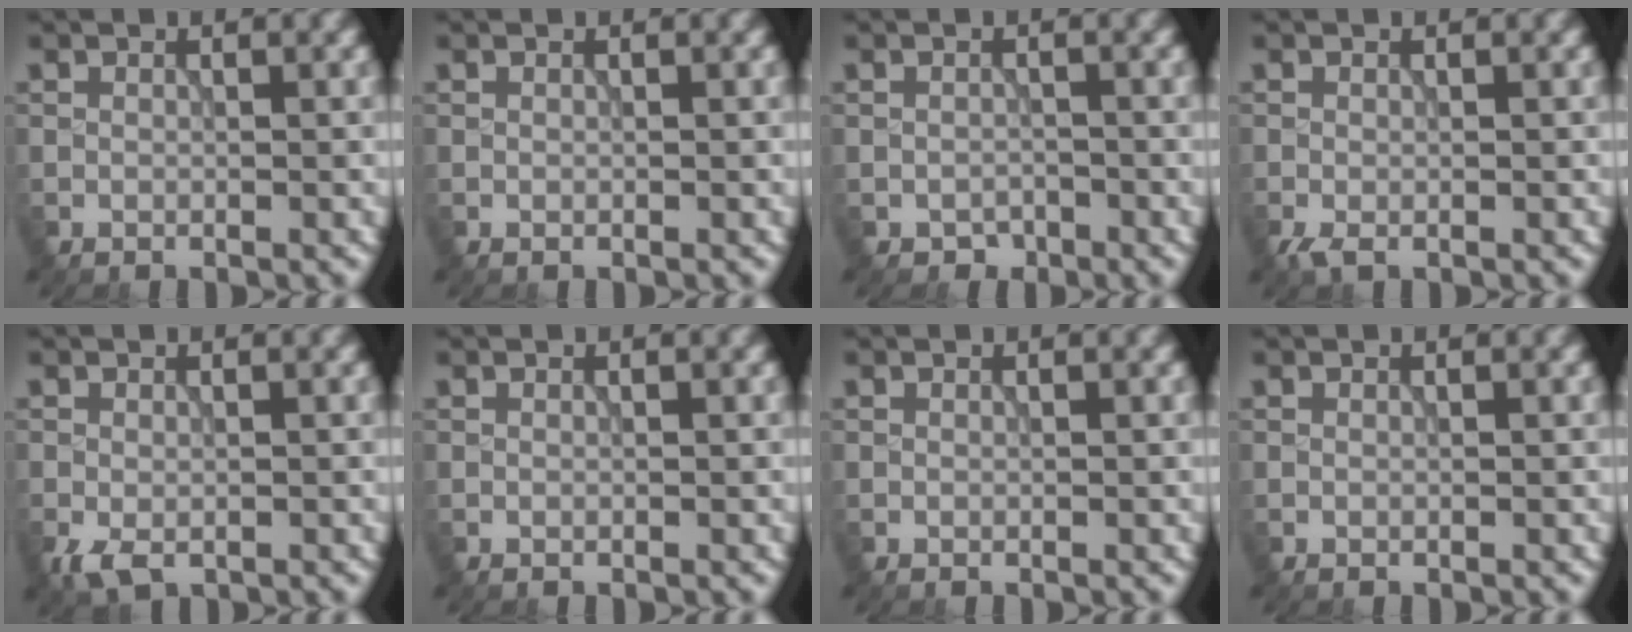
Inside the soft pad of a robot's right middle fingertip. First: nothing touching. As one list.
[{"total": 0.0}, {"total": 1.1, "force": [-0.8, 0.7, 0.2], "torque": [0.001, 0.000, -0.014]}, {"total": 1.2, "force": [-0.6, 0.6, 0.8], "torque": [-0.020, -0.005, -0.014]}, {"total": 2.3, "force": [-1.2, 1.4, 1.5], "torque": [-0.039, -0.012, -0.020]}, {"total": 0.0}, {"total": 0.0}, {"total": 0.0}]